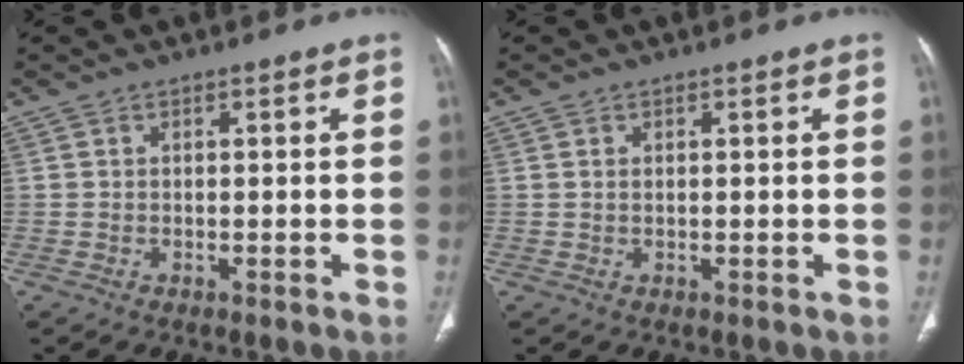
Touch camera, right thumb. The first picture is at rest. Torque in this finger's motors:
{"motor_torque": [-0.22, 0.18, 0.01, 0.57, 0.03]}